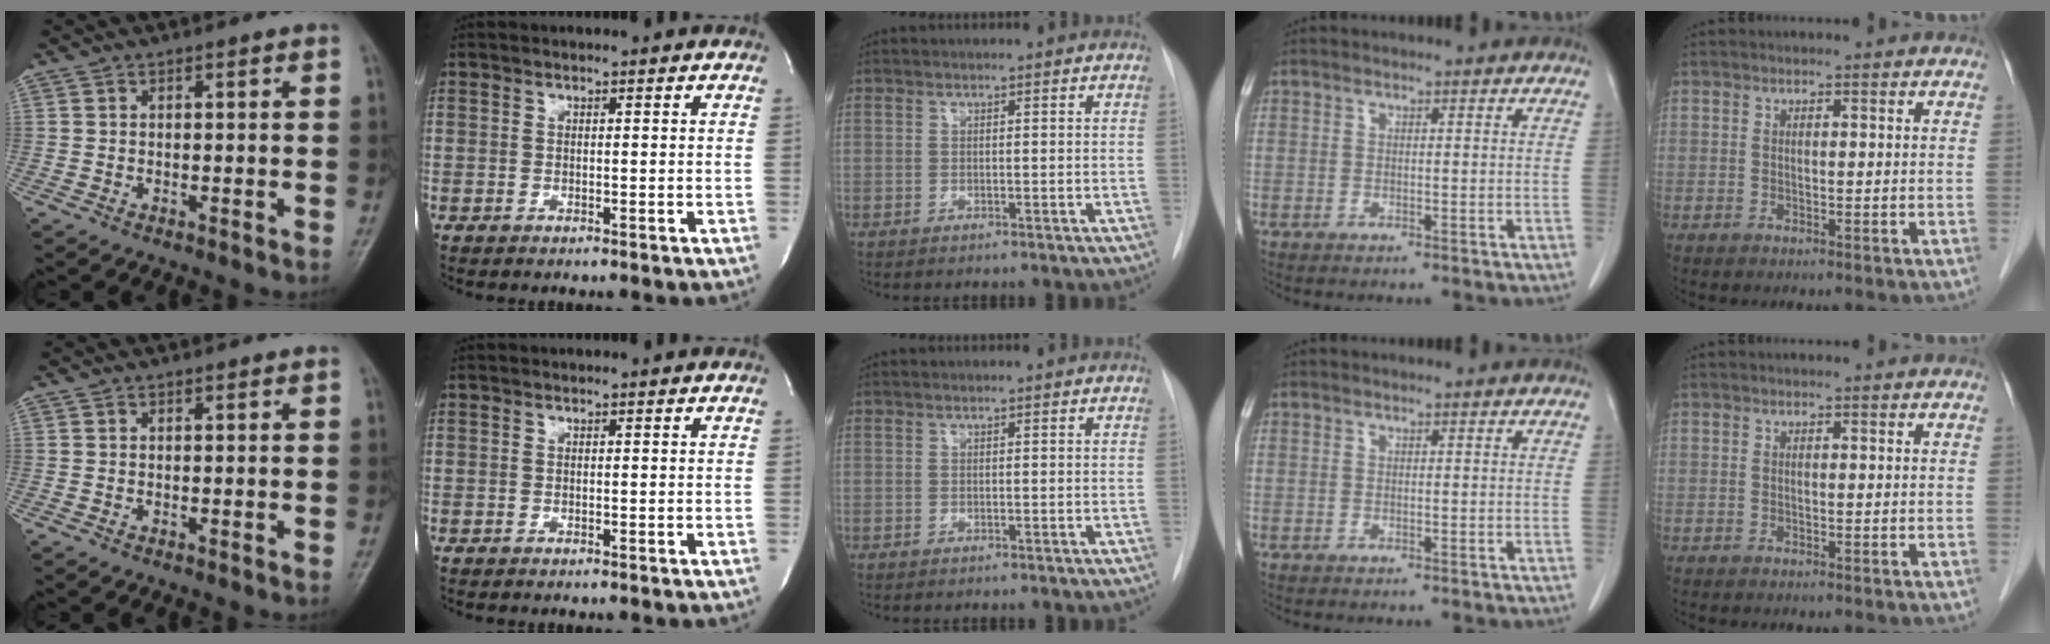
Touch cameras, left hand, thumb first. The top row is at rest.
{}